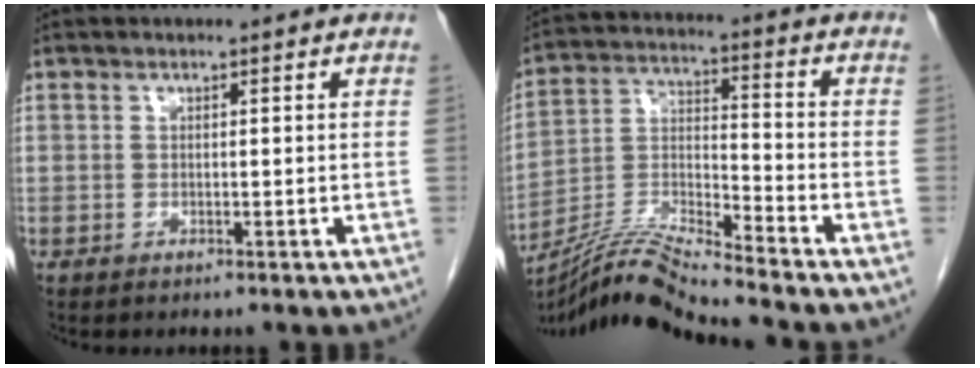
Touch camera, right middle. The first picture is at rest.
{"total": 10.9, "force": [-10.1, -1.8, 3.5], "torque": [-0.070, -0.002, -0.192]}